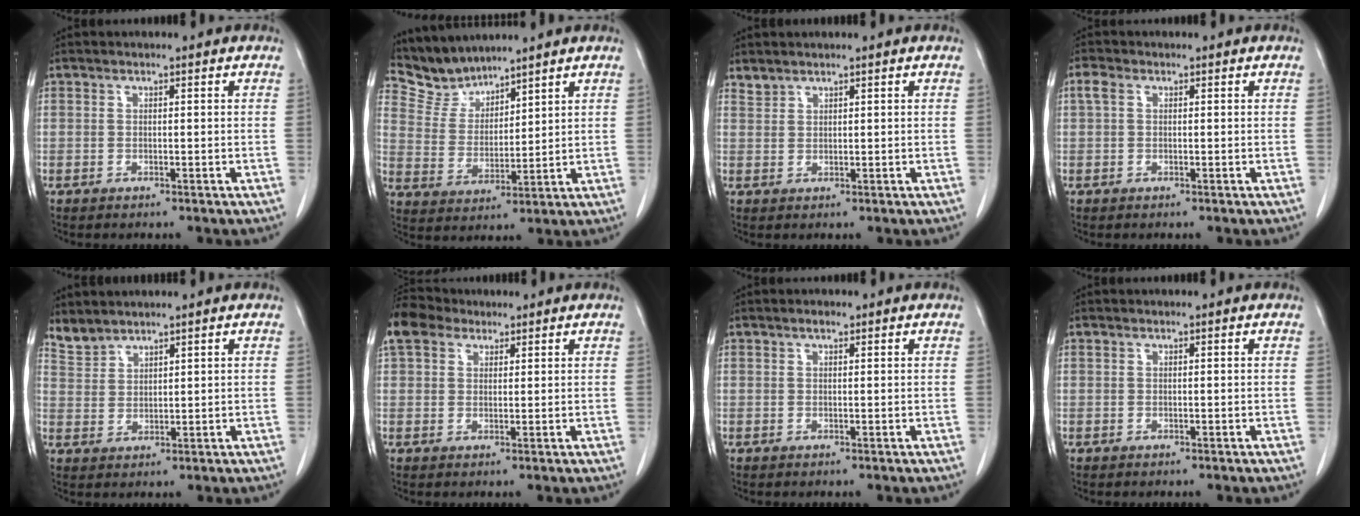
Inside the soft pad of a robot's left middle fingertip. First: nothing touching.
{"total": 6.4, "force": [6.3, 1.0, -0.4], "torque": [-0.004, 0.003, 0.143]}
{"total": 1.3, "force": [1.3, 0.2, -0.1], "torque": [-0.001, 0.005, 0.029]}
{"total": 1.6, "force": [0.5, 1.0, 1.1], "torque": [-0.032, 0.016, 0.012]}
{"total": 3.3, "force": [3.2, 0.7, 0.0], "torque": [-0.005, 0.007, 0.073]}
{"total": 5.2, "force": [3.9, 3.1, 1.6], "torque": [-0.044, 0.028, 0.081]}
{"total": 0.8, "force": [0.6, 0.3, 0.5], "torque": [-0.013, 0.000, 0.009]}
{"total": 0.0}